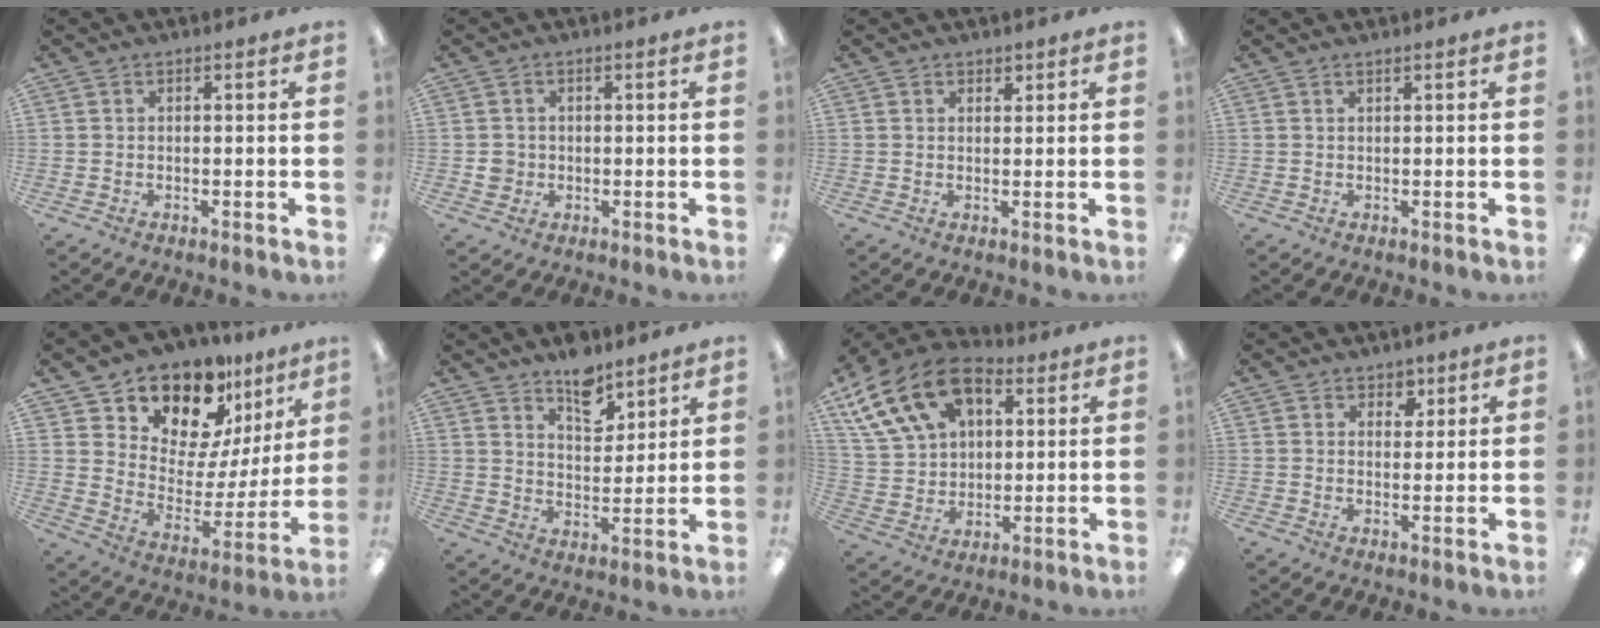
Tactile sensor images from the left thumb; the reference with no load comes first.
{"total": 2.8, "force": [-0.2, 2.8, 0.5], "torque": [-0.003, 0.001, -0.005]}
{"total": 1.5, "force": [1.3, 0.9, 0.2], "torque": [0.004, -0.003, 0.022]}
{"total": 0.7, "force": [0.6, 0.0, 0.2], "torque": [-0.005, 0.001, 0.011]}
{"total": 15.4, "force": [13.1, 7.0, 4.2], "torque": [-0.080, -0.121, 0.232]}
{"total": 8.8, "force": [6.9, 4.1, 3.6], "torque": [-0.037, -0.046, 0.118]}
{"total": 18.1, "force": [9.6, 11.9, 9.6], "torque": [-0.186, -0.028, 0.182]}
{"total": 3.5, "force": [2.3, 2.5, 0.8], "torque": [0.000, -0.008, 0.037]}